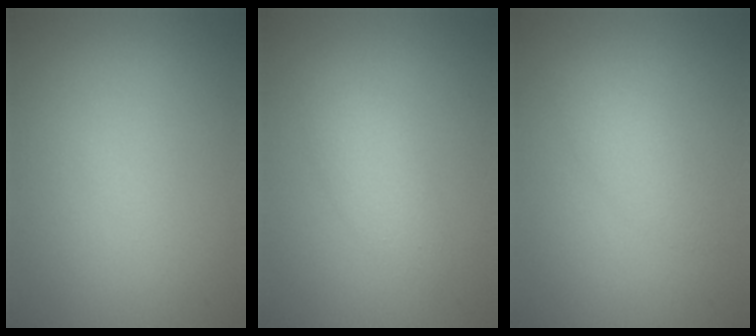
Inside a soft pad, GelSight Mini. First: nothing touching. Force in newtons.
{"total": 2.7, "press": 2.7, "slide": 0.2}
{"total": 1.8, "press": 1.8, "slide": 0.2}